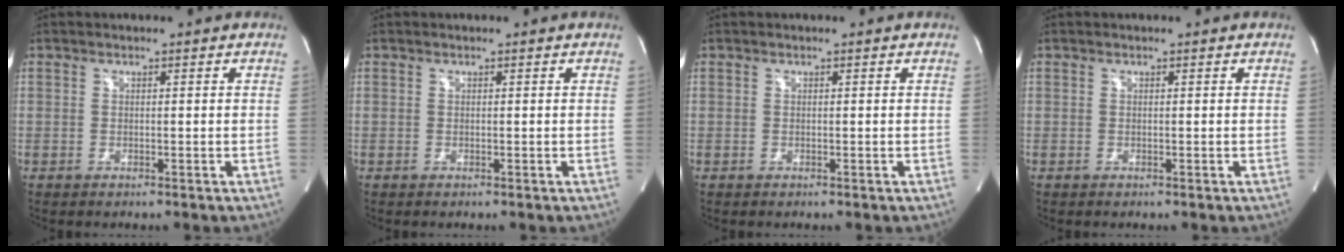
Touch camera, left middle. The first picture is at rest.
{"total": 0.0}
{"total": 0.0}
{"total": 0.0}